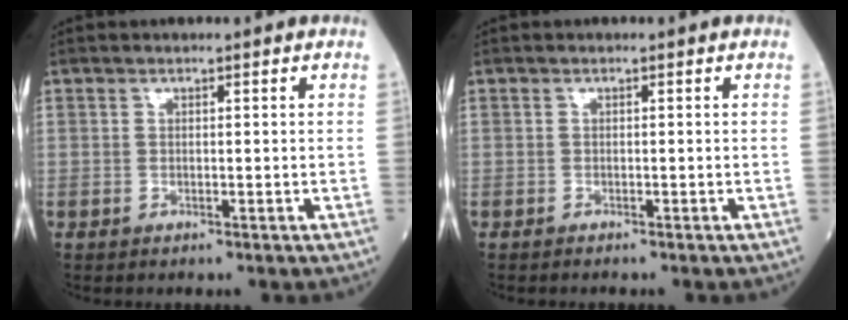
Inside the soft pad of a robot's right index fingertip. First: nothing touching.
{"total": 0.0}